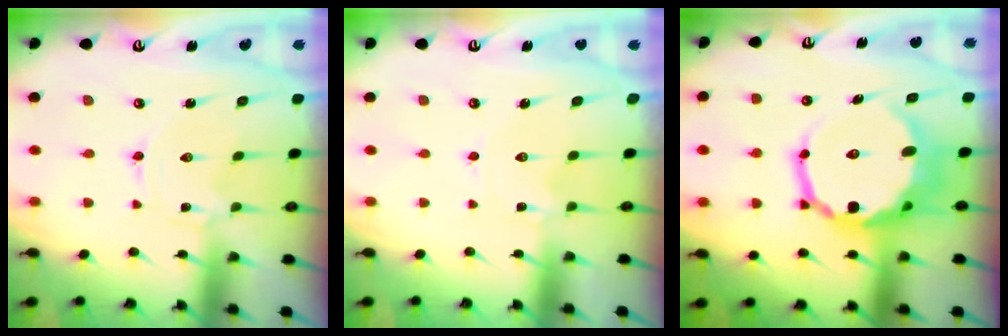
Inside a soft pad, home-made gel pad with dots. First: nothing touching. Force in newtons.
{"total": 1.5, "press": 1.4, "slide": 0.2}
{"total": 17.0, "press": 16.4, "slide": 4.2}